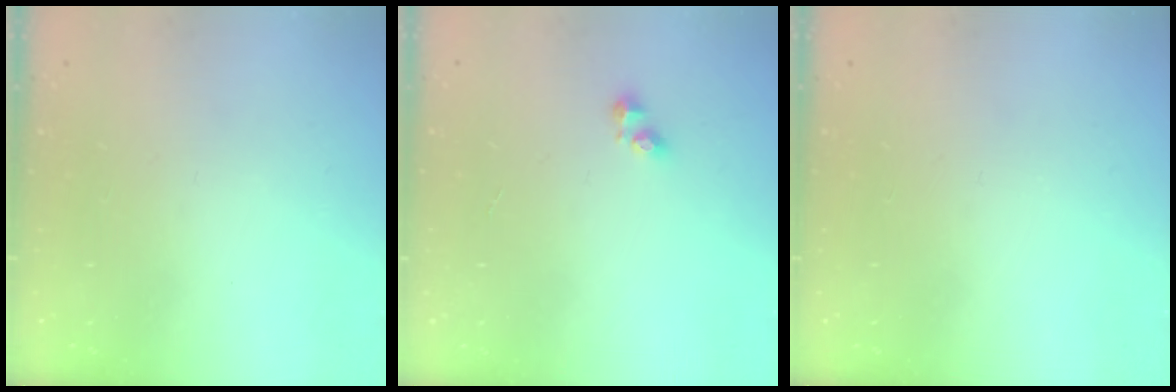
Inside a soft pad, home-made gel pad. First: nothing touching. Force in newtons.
{"total": 2.6, "press": 2.6, "slide": 0.4}
{"total": 0.0}